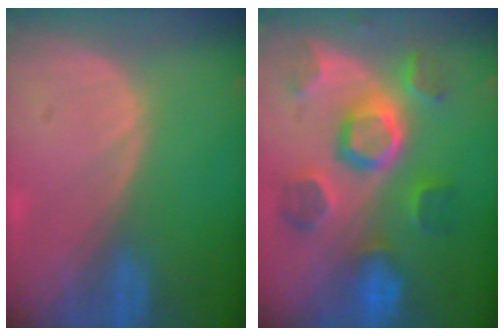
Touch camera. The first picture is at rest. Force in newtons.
{"total": 10.1, "press": 9.4, "slide": 3.8}